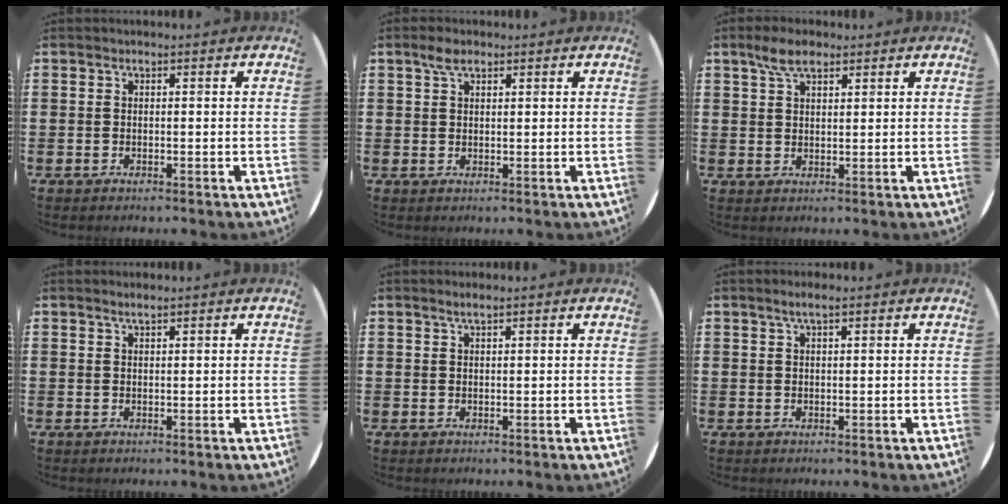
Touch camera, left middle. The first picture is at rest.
{"total": 2.6, "force": [1.7, 1.2, 1.5], "torque": [-0.024, 0.004, 0.029]}
{"total": 4.4, "force": [3.1, 1.8, 2.5], "torque": [-0.047, 0.005, 0.054]}
{"total": 1.0, "force": [0.9, 0.0, 0.4], "torque": [-0.009, 0.001, 0.016]}
{"total": 1.1, "force": [0.9, 0.0, 0.7], "torque": [-0.013, 0.003, 0.016]}
{"total": 1.6, "force": [1.1, 0.1, 1.2], "torque": [-0.023, 0.004, 0.018]}